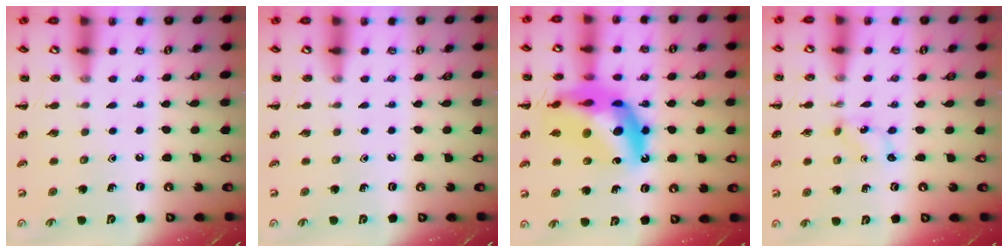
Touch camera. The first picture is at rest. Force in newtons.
{"total": 0.0}
{"total": 19.5, "press": 18.8, "slide": 5.0}
{"total": 0.6, "press": 0.5, "slide": 0.3}